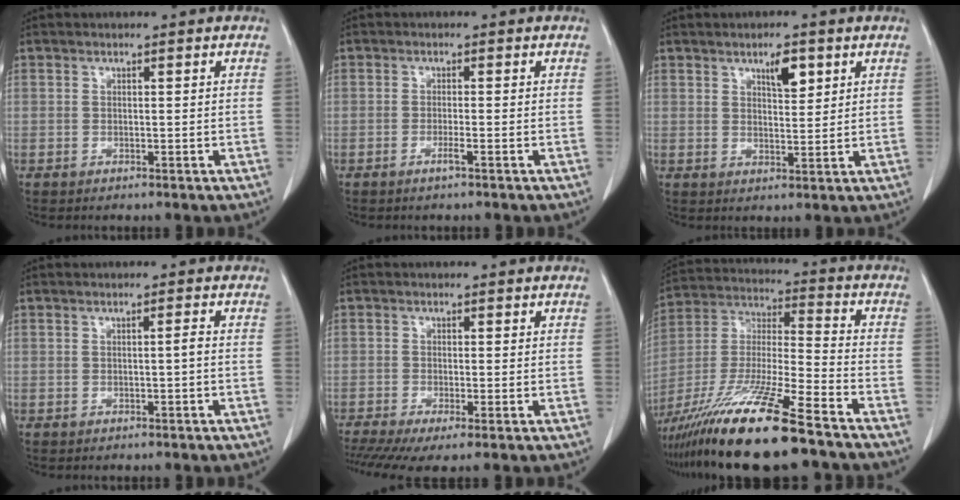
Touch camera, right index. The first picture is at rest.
{"total": 1.4, "force": [-0.8, -0.2, 1.1], "torque": [-0.023, -0.001, -0.016]}
{"total": 4.2, "force": [2.3, 1.4, 3.2], "torque": [-0.053, -0.002, 0.039]}
{"total": 0.8, "force": [-0.1, -0.1, 0.8], "torque": [-0.012, 0.000, -0.002]}
{"total": 6.5, "force": [-4.0, 1.3, 4.9], "torque": [-0.084, -0.013, -0.071]}
{"total": 19.2, "force": [-13.8, 0.5, 13.2], "torque": [-0.291, -0.044, -0.260]}